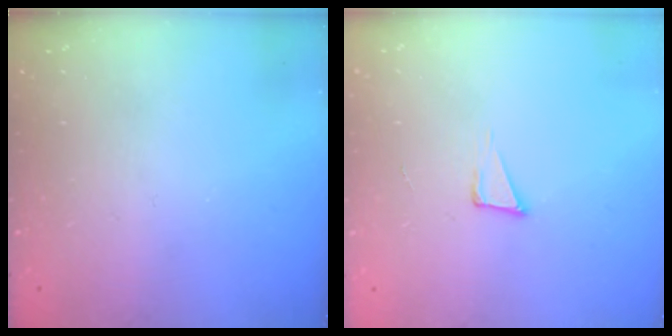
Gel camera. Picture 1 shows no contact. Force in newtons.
{"total": 3.9, "press": 2.4, "slide": 3.1}